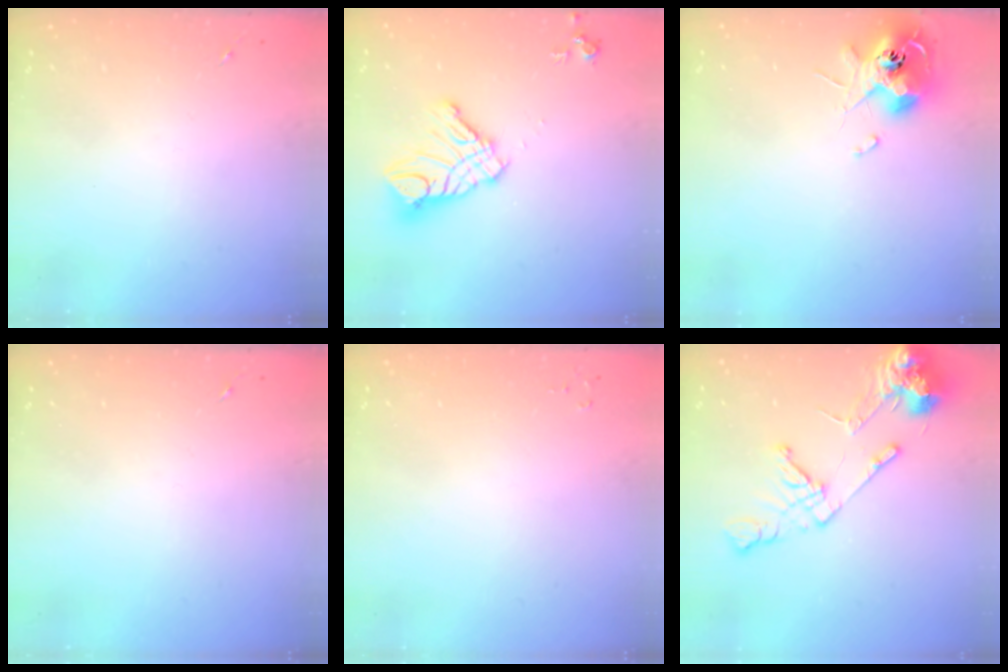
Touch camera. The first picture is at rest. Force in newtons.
{"total": 14.6, "press": 14.5, "slide": 1.3}
{"total": 11.4, "press": 11.3, "slide": 1.2}
{"total": 0.0}
{"total": 2.2, "press": 2.2, "slide": 0.2}
{"total": 15.3, "press": 15.2, "slide": 2.0}